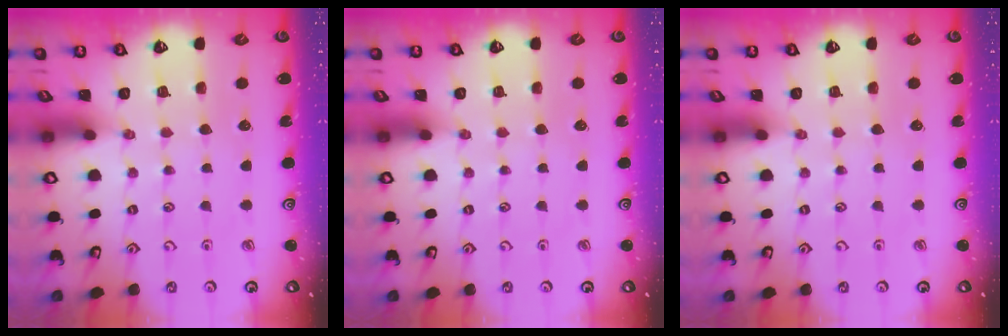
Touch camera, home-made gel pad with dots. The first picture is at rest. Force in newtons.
{"total": 0.0}
{"total": 0.0}